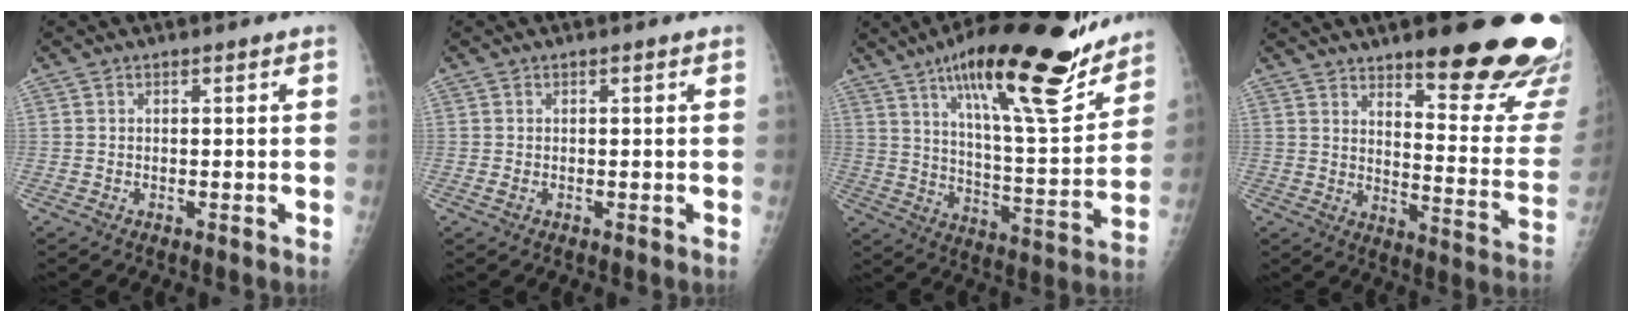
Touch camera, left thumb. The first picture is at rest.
{"total": 0.9, "force": [0.0, 0.5, 0.8], "torque": [-0.017, 0.006, 0.002]}
{"total": 25.4, "force": [17.0, 6.0, 17.9], "torque": [-0.248, -0.071, 0.270]}
{"total": 24.1, "force": [15.8, 5.7, 17.2], "torque": [-0.186, -0.097, 0.212]}